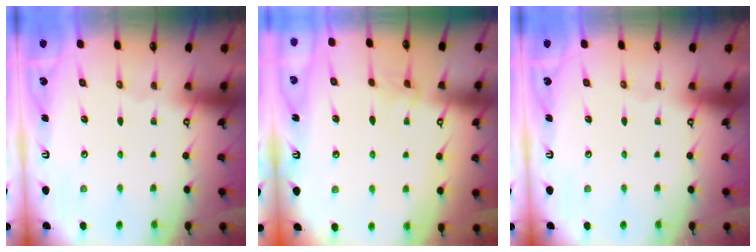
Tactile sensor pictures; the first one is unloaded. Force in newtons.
{"total": 3.0, "press": 2.9, "slide": 0.5}
{"total": 0.0}